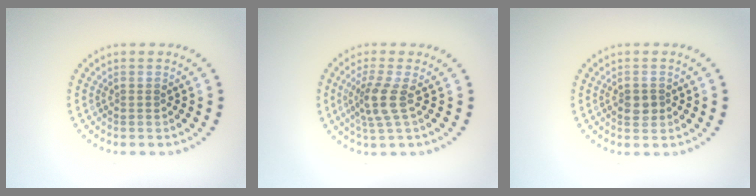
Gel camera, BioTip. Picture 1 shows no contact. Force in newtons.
{"total": 2.9, "press": 2.2, "slide": 1.8}
{"total": 1.7, "press": 1.7, "slide": 0.1}